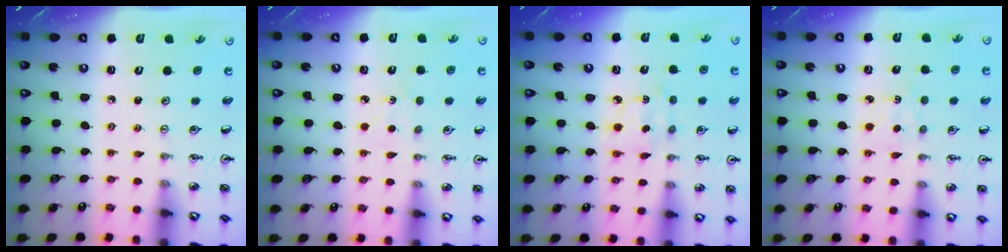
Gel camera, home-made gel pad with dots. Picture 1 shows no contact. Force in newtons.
{"total": 2.9, "press": 2.9, "slide": 0.3}
{"total": 2.8, "press": 2.8, "slide": 0.4}
{"total": 2.3, "press": 2.3, "slide": 0.2}